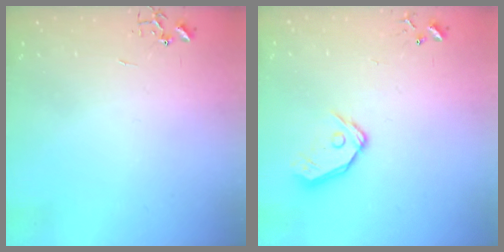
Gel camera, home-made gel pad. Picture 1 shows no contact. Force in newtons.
{"total": 10.3, "press": 10.2, "slide": 1.4}